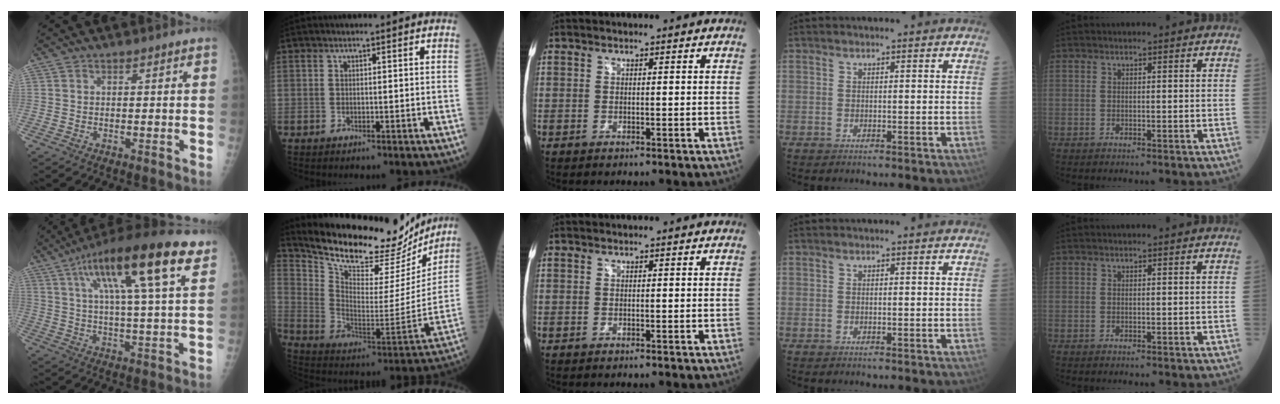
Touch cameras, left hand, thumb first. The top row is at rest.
{"thumb": {"total": 20.3, "force": [9.7, 3.9, 17.5], "torque": [-0.277, 0.001, 0.152]}, "index": {"total": 23.8, "force": [21.7, 6.3, 7.5], "torque": [-0.125, -0.043, 0.312]}}